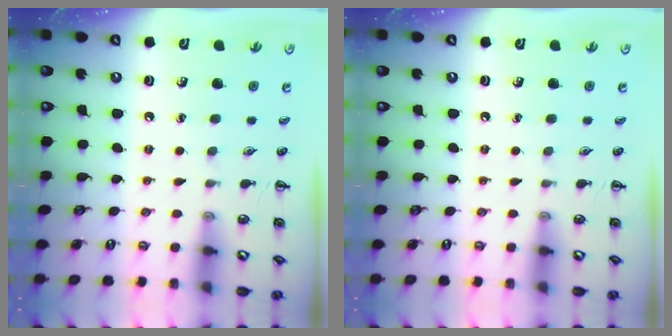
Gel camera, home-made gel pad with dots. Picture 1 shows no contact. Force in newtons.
{"total": 0.0}